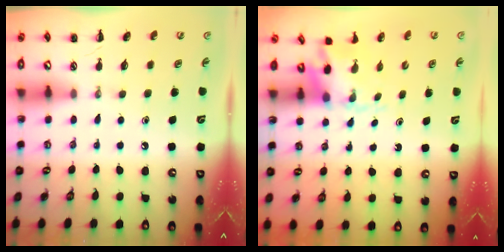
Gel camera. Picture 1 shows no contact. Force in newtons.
{"total": 2.9, "press": 2.8, "slide": 0.7}